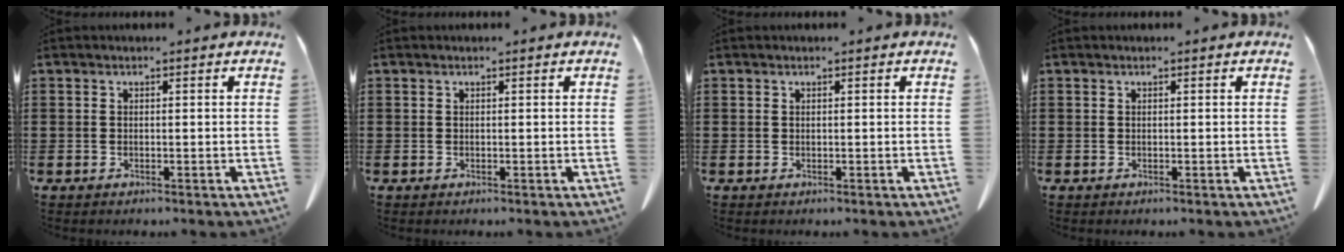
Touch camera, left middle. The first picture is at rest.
{"total": 0.0}
{"total": 0.0}
{"total": 0.0}